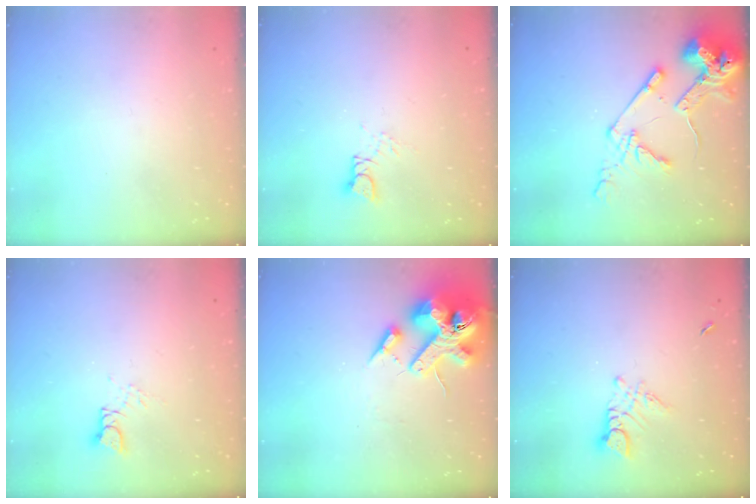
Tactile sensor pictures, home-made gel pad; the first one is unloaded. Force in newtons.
{"total": 3.5, "press": 3.5, "slide": 0.3}
{"total": 15.3, "press": 15.1, "slide": 2.1}
{"total": 3.5, "press": 3.5, "slide": 0.3}
{"total": 17.8, "press": 17.6, "slide": 2.6}
{"total": 4.7, "press": 4.6, "slide": 0.4}